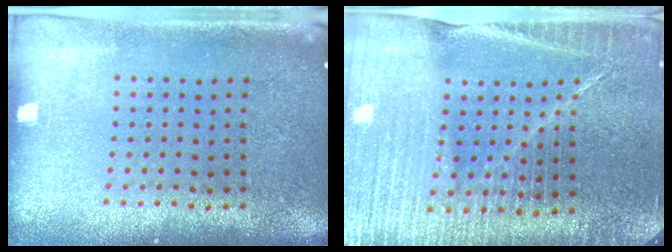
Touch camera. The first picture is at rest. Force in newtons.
{"total": 4.6, "press": 4.2, "slide": 1.8}